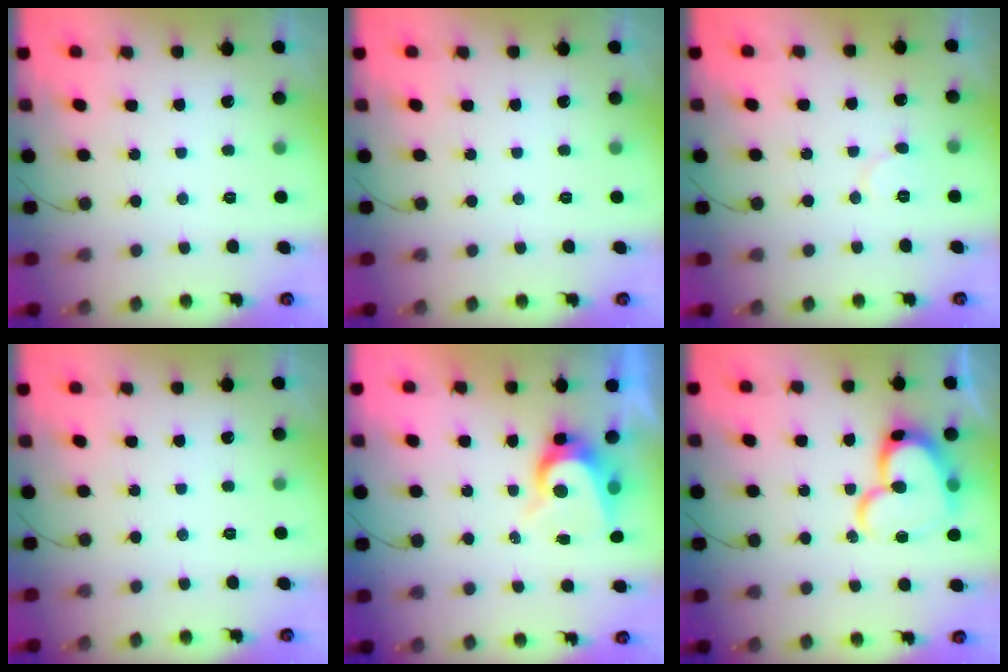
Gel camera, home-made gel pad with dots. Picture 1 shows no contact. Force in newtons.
{"total": 0.0}
{"total": 5.3, "press": 5.3, "slide": 0.6}
{"total": 0.0}
{"total": 8.9, "press": 8.9, "slide": 0.9}
{"total": 18.4, "press": 18.3, "slide": 1.9}